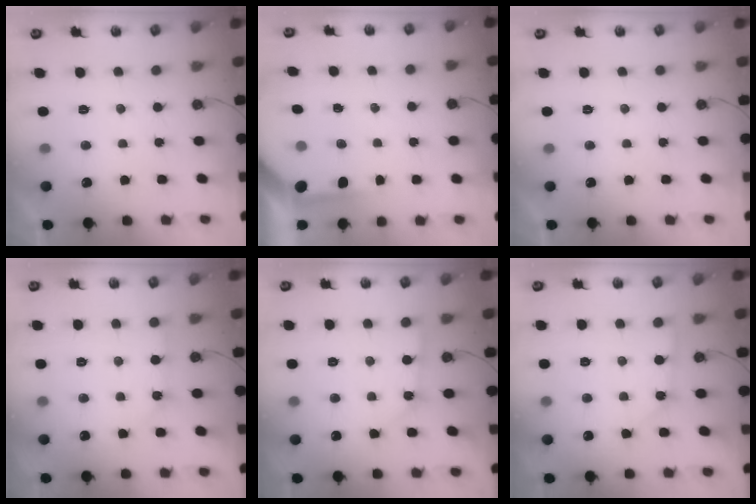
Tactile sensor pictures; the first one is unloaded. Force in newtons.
{"total": 3.5, "press": 3.5, "slide": 0.5}
{"total": 0.0}
{"total": 2.5, "press": 2.5, "slide": 0.3}
{"total": 2.9, "press": 2.9, "slide": 0.1}
{"total": 2.0, "press": 2.0, "slide": 0.3}